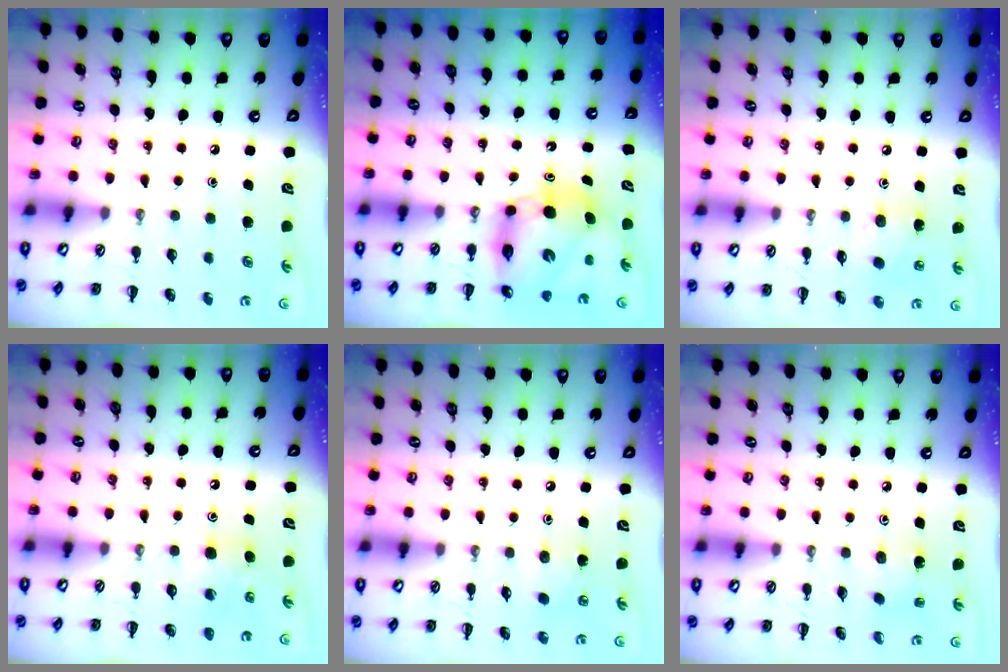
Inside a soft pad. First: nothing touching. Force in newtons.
{"total": 9.6, "press": 9.2, "slide": 2.7}
{"total": 5.2, "press": 5.2, "slide": 0.7}
{"total": 4.7, "press": 4.5, "slide": 1.2}
{"total": 4.3, "press": 4.2, "slide": 1.2}
{"total": 1.7, "press": 1.6, "slide": 0.6}